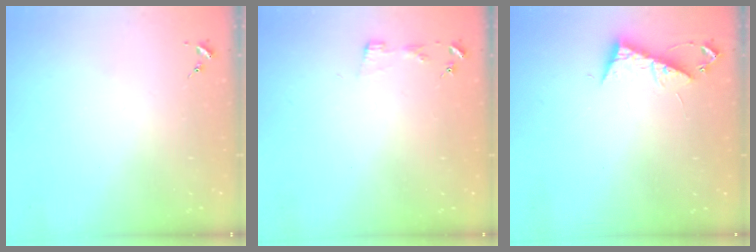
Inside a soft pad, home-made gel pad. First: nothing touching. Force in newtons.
{"total": 2.9, "press": 2.9, "slide": 0.3}
{"total": 7.7, "press": 7.6, "slide": 0.6}